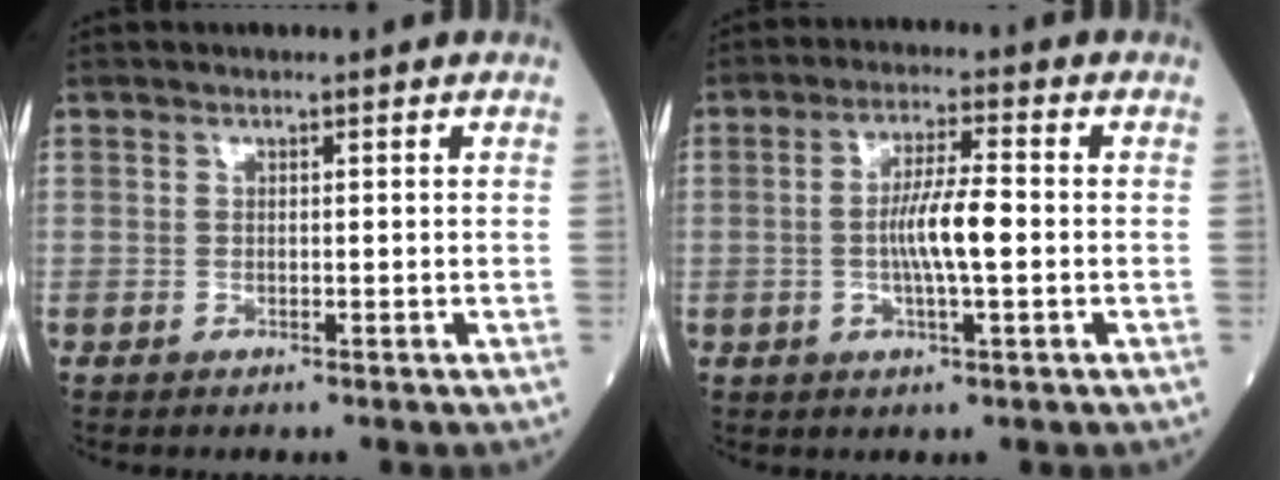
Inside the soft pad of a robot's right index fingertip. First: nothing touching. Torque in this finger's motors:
{"motor_torque": [0.41, 0.08, 0.17, 0.12]}